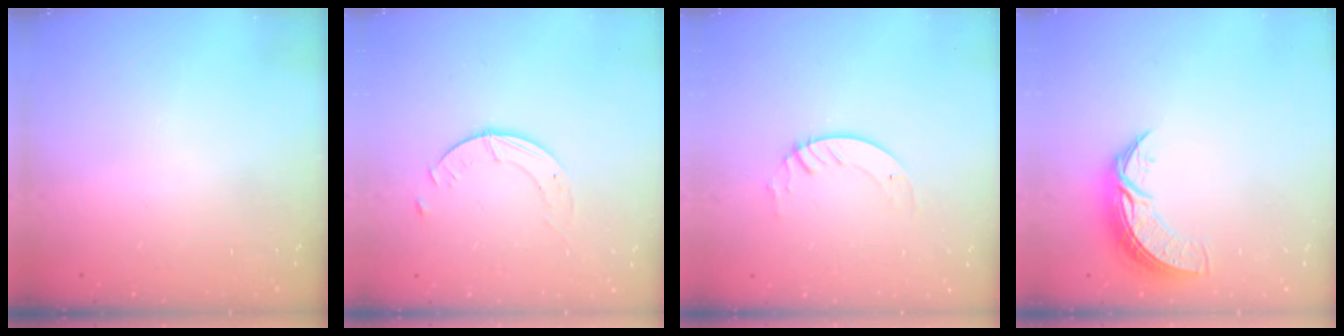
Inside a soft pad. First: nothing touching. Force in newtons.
{"total": 2.3, "press": 2.3, "slide": 0.3}
{"total": 3.6, "press": 3.6, "slide": 0.3}
{"total": 8.5, "press": 8.4, "slide": 0.6}